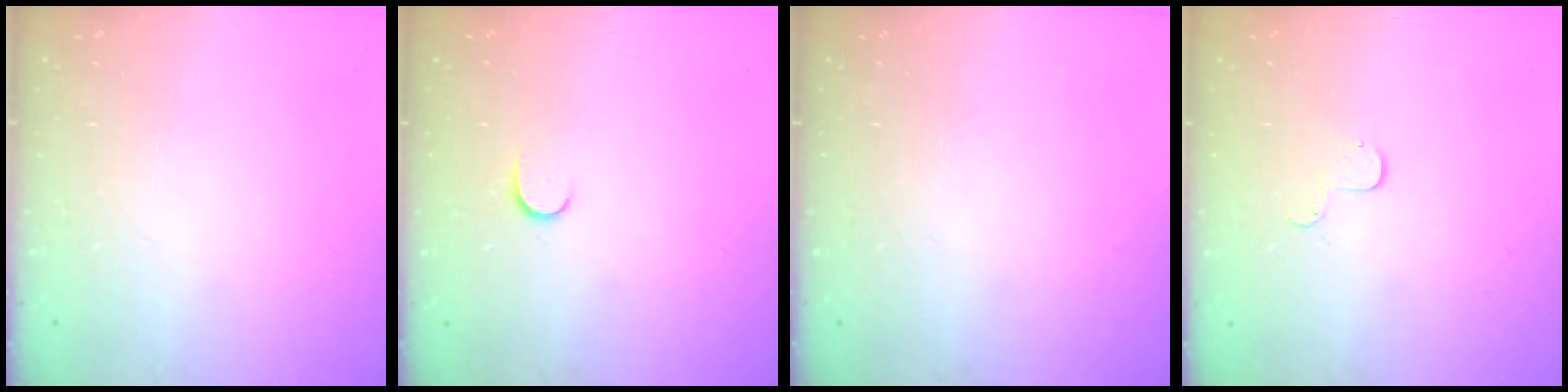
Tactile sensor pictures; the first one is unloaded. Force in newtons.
{"total": 3.9, "press": 3.9, "slide": 0.5}
{"total": 0.0}
{"total": 4.0, "press": 4.0, "slide": 0.4}